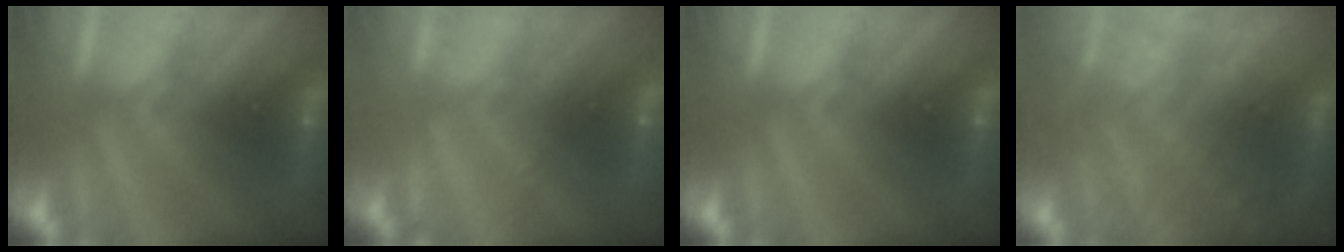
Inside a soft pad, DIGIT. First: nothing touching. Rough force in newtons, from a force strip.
{"total": 2.2}
{"total": 0.0}
{"total": 7.7}